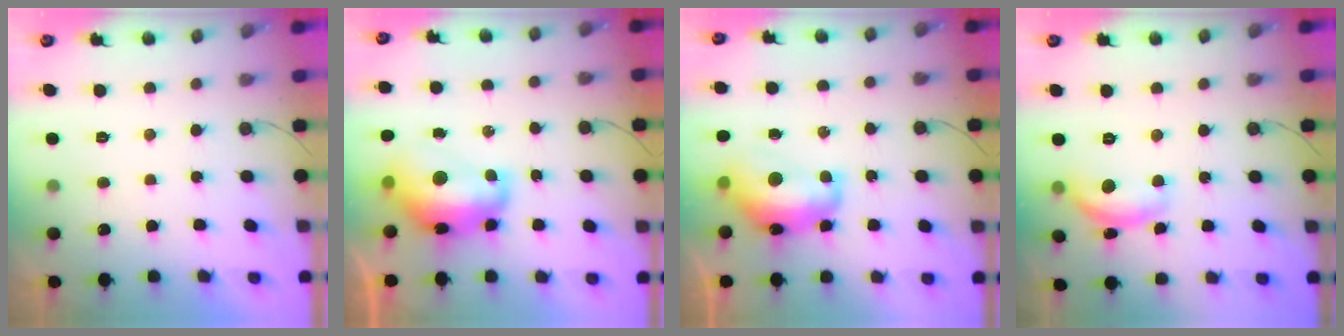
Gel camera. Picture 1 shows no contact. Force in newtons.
{"total": 14.6, "press": 14.6, "slide": 1.0}
{"total": 13.6, "press": 13.6, "slide": 1.0}
{"total": 11.2, "press": 11.2, "slide": 0.8}